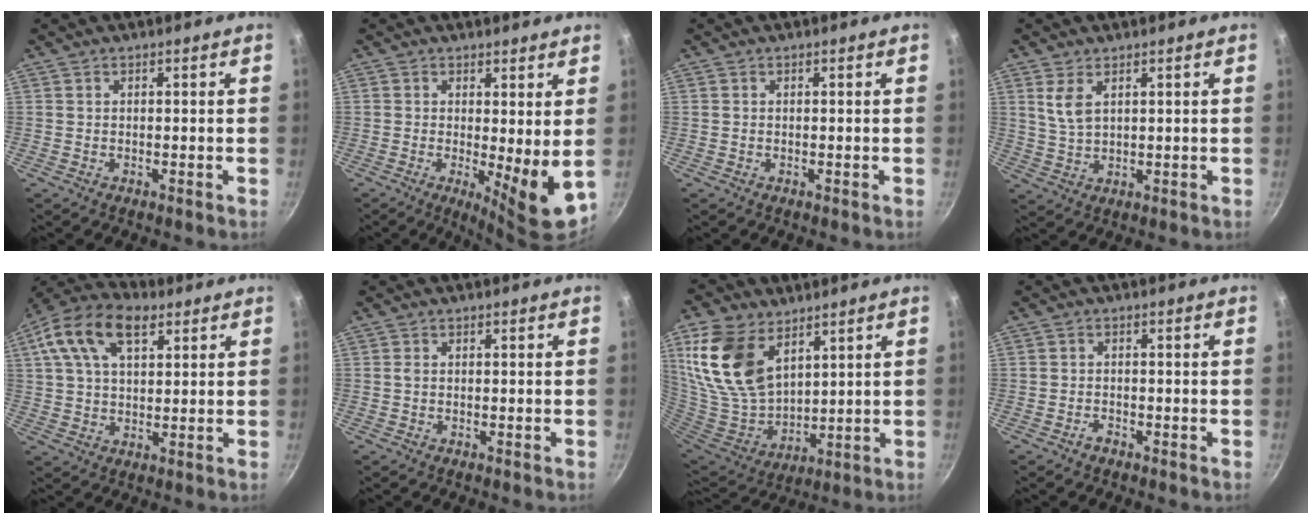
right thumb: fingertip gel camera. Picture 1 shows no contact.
{"total": 7.9, "force": [0.4, 2.1, 7.6], "torque": [-0.101, -0.027, 0.009]}
{"total": 0.0}
{"total": 4.8, "force": [2.1, 2.4, 3.5], "torque": [-0.066, -0.016, 0.047]}
{"total": 14.5, "force": [6.2, 8.2, 10.3], "torque": [-0.183, 0.007, 0.096]}
{"total": 0.6, "force": [0.0, 0.3, 0.5], "torque": [-0.010, 0.002, -0.001]}
{"total": 18.8, "force": [9.0, 11.5, 11.8], "torque": [-0.227, -0.040, 0.191]}
{"total": 1.5, "force": [-1.2, 0.6, 0.5], "torque": [-0.008, 0.013, -0.021]}